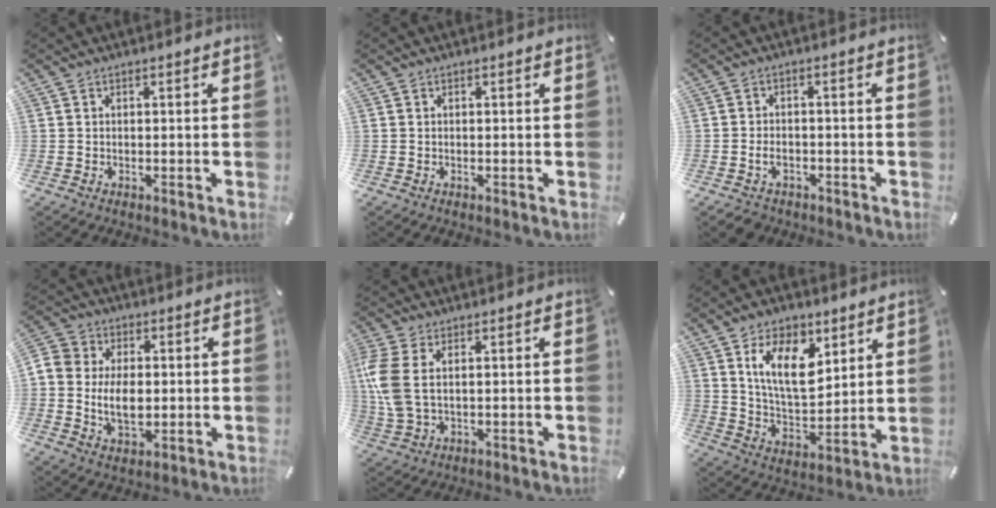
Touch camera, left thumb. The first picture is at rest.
{"total": 0.0}
{"total": 3.6, "force": [-1.5, 2.6, 1.8], "torque": [-0.040, 0.005, -0.031]}
{"total": 10.0, "force": [-0.9, 7.4, 6.6], "torque": [-0.121, 0.003, -0.018]}
{"total": 8.3, "force": [1.1, 4.5, 6.9], "torque": [-0.173, -0.010, 0.017]}
{"total": 14.3, "force": [7.2, 7.9, 9.5], "torque": [-0.179, -0.019, 0.132]}